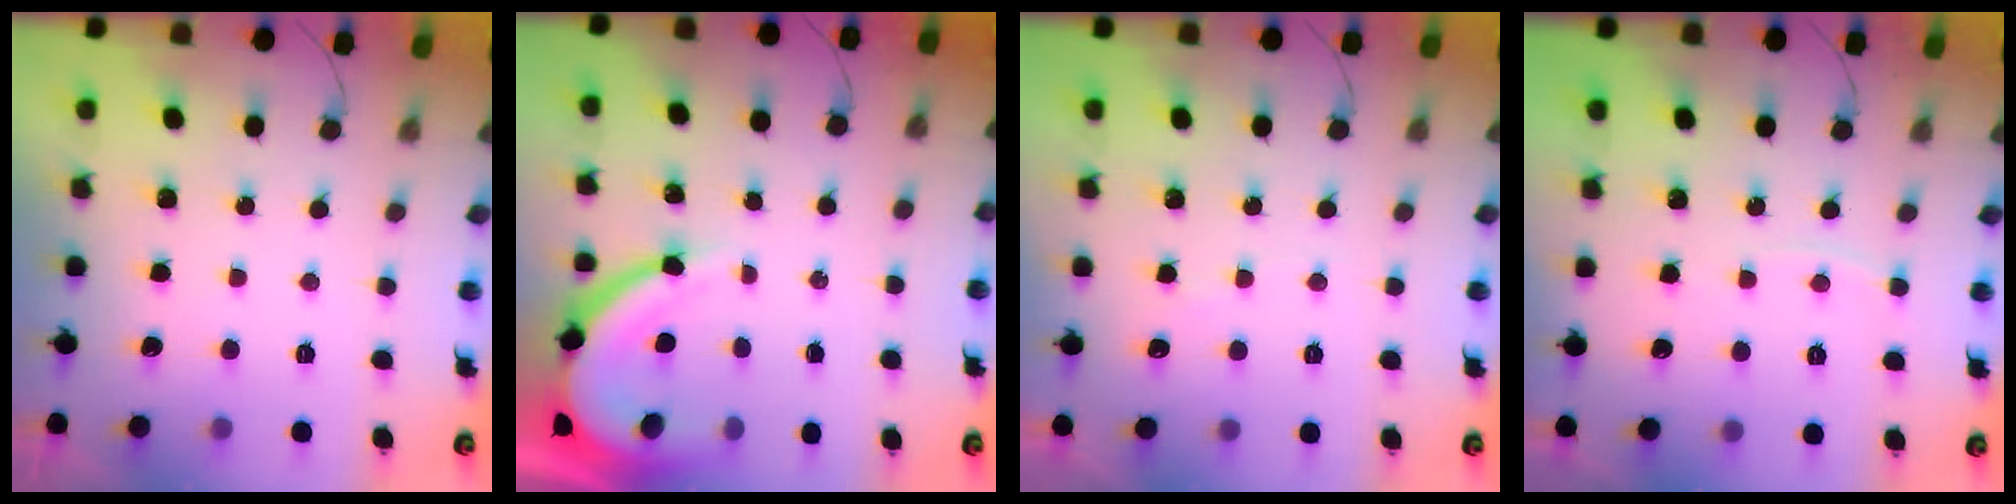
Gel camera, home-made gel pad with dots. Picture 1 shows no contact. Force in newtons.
{"total": 10.2, "press": 10.1, "slide": 1.1}
{"total": 2.9, "press": 2.9, "slide": 0.5}
{"total": 2.7, "press": 2.7, "slide": 0.4}